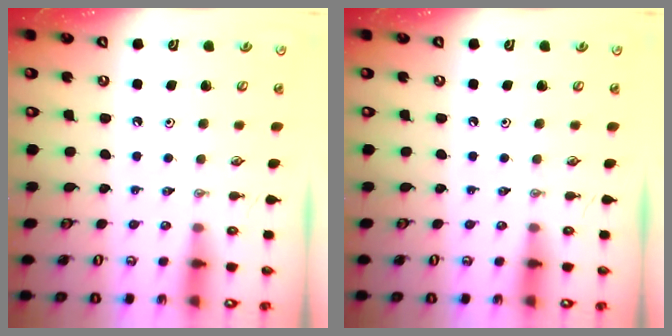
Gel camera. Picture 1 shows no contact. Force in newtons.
{"total": 0.0}